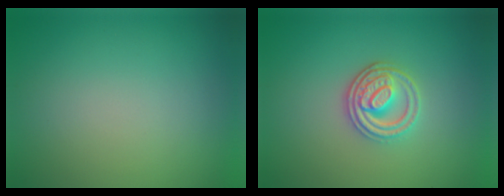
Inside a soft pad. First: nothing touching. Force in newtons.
{"total": 3.6, "press": 3.0, "slide": 1.9}